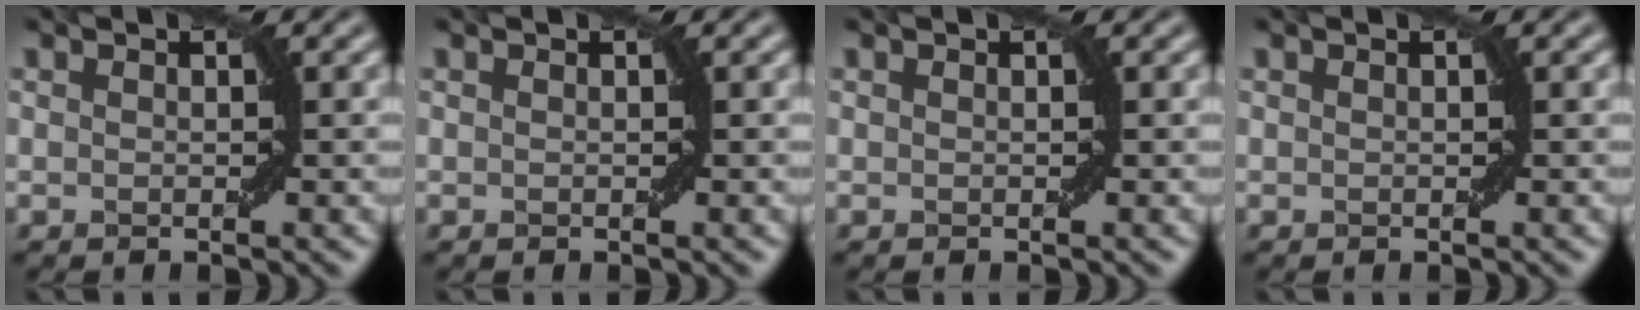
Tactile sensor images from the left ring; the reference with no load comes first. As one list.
[{"total": 0.0}, {"total": 0.0}, {"total": 0.0}]